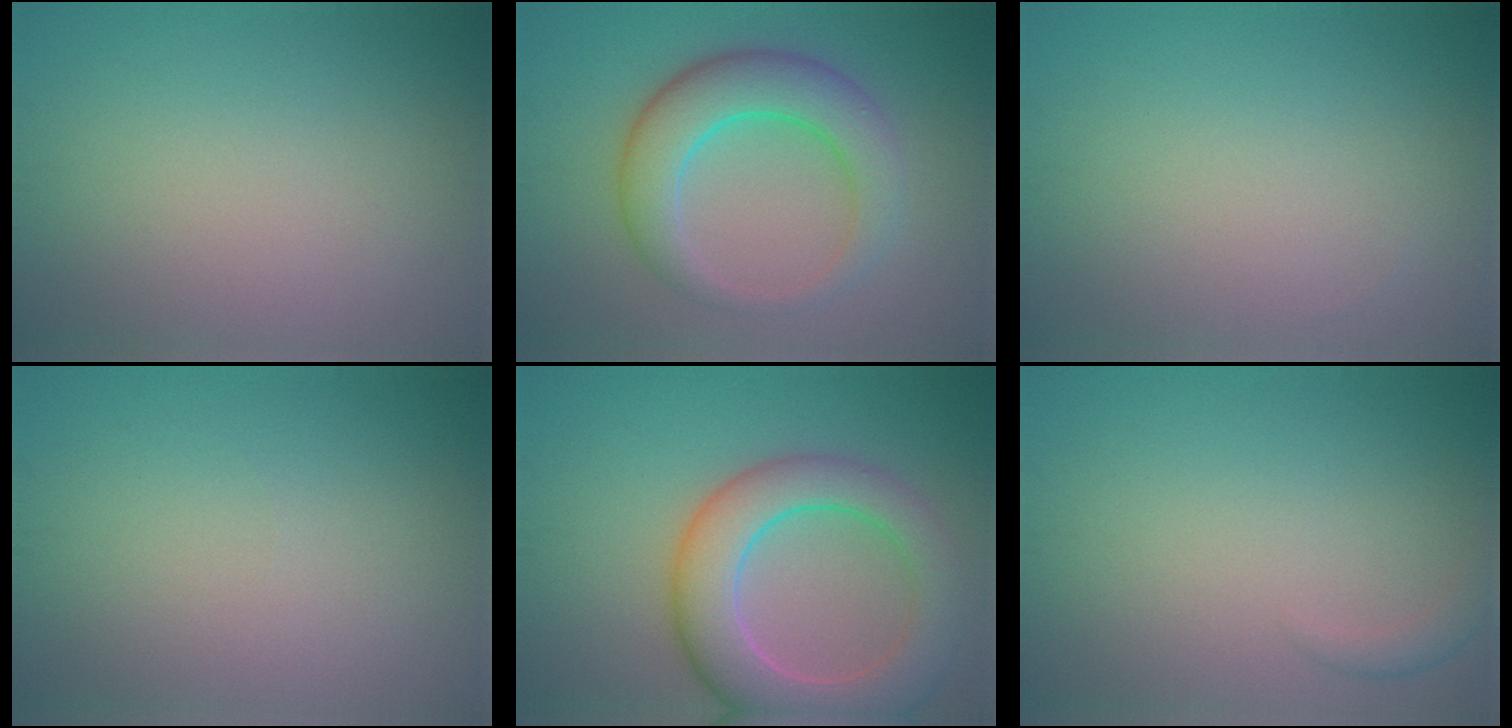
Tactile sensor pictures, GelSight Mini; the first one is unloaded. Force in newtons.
{"total": 6.4, "press": 6.4, "slide": 0.1}
{"total": 0.0}
{"total": 0.0}
{"total": 8.3, "press": 8.3, "slide": 0.7}
{"total": 1.1, "press": 1.1, "slide": 0.1}